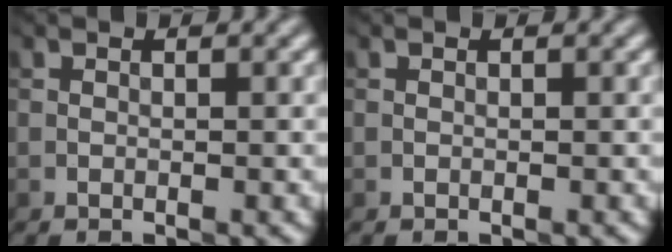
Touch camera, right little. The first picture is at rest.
{"total": 0.0}